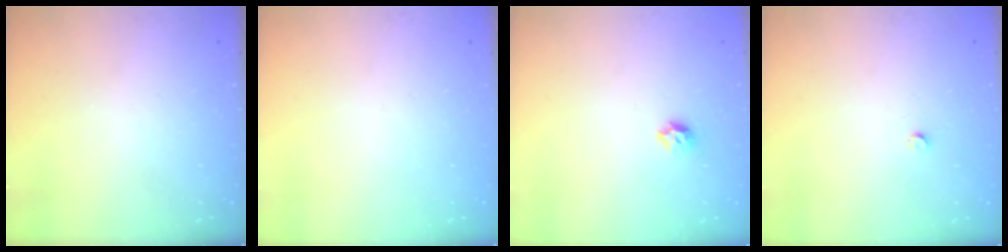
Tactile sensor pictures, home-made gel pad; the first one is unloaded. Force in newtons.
{"total": 0.0}
{"total": 5.5, "press": 5.4, "slide": 0.9}
{"total": 2.5, "press": 2.5, "slide": 0.4}